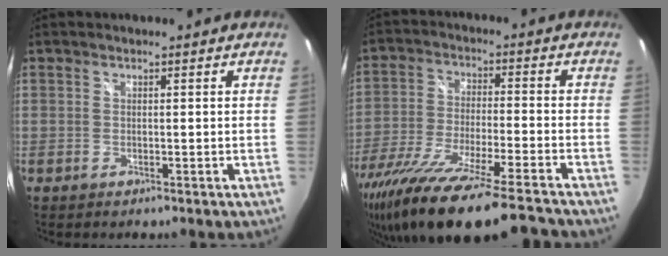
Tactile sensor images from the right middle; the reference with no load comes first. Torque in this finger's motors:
{"motor_torque": [1.40, -0.74, 0.41, 0.21]}